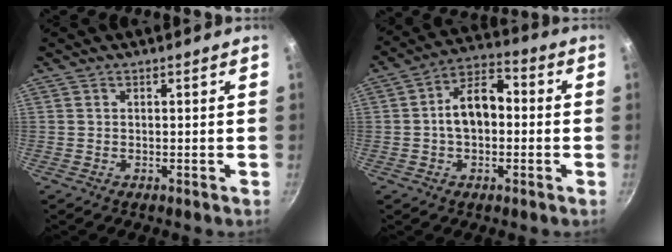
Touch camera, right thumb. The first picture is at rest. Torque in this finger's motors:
{"motor_torque": [-0.72, 0.84, 0.87, -0.07, 0.05]}